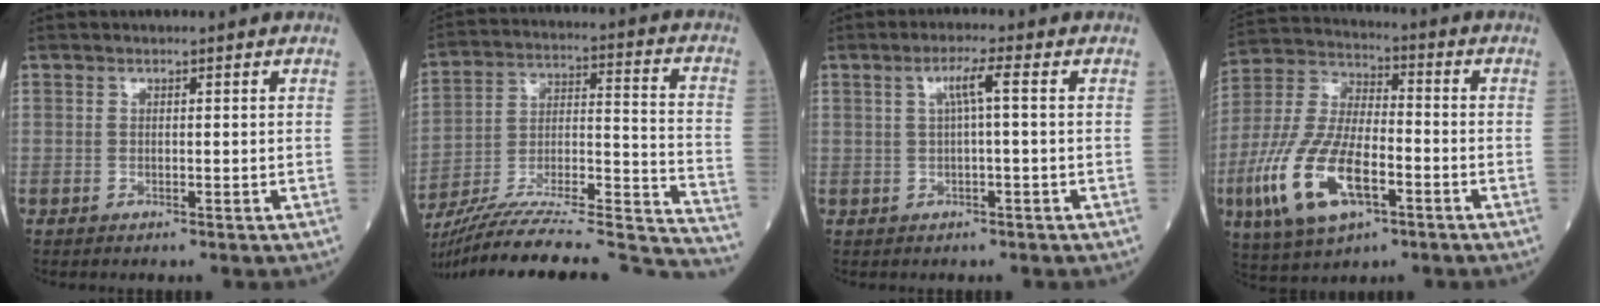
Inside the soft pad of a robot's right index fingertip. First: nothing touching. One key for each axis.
{"total": 32.2, "fx": -29.9, "fy": 1.5, "fz": 11.9, "tx": -0.145, "ty": -0.021, "tz": -0.439}
{"total": 3.3, "fx": 0.6, "fy": -0.2, "fz": 3.2, "tx": -0.062, "ty": 0.010, "tz": 0.012}
{"total": 16.3, "fx": -5.9, "fy": 6.6, "fz": 13.6, "tx": -0.302, "ty": -0.004, "tz": -0.106}